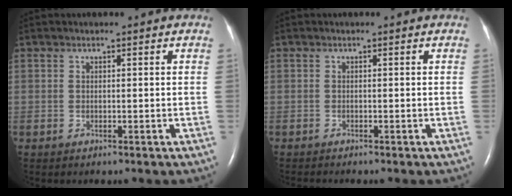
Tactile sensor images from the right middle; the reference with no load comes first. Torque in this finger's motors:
{"motor_torque": [0.59, -0.76, 0.05, 0.03]}